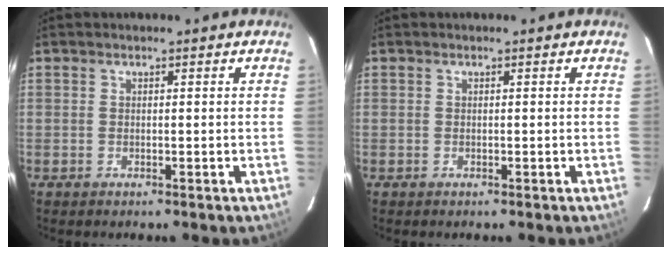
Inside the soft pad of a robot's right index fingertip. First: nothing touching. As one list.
[{"total": 0.0}]